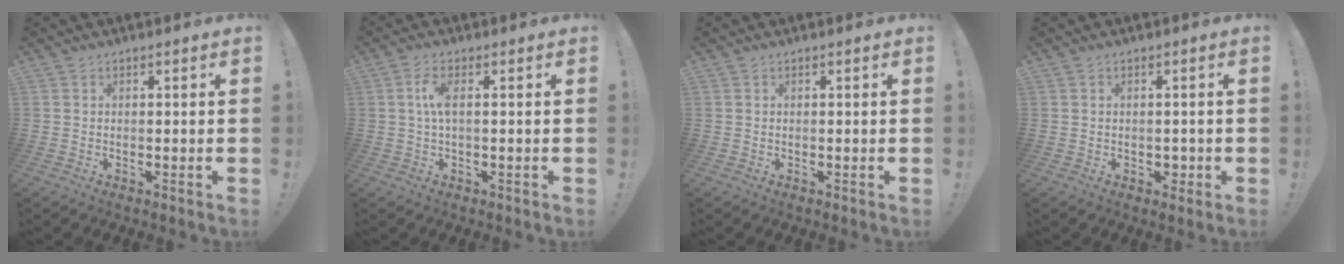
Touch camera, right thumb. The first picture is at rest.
{"total": 4.8, "force": [0.4, 1.4, 4.6], "torque": [-0.098, 0.003, 0.005]}
{"total": 0.0}
{"total": 2.4, "force": [-0.2, 2.1, 1.1], "torque": [-0.008, -0.001, -0.004]}